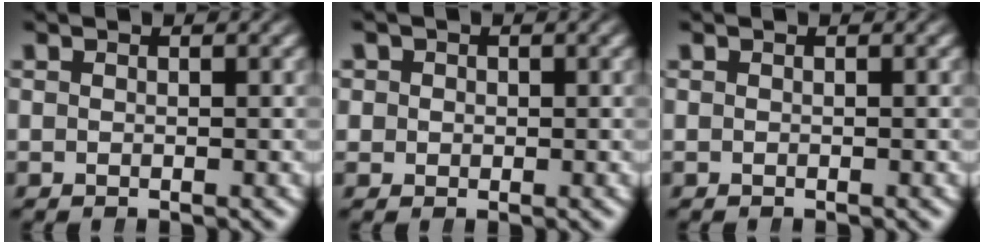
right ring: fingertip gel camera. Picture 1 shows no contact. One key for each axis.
{"total": 1.7, "fx": 0.3, "fy": 1.6, "fz": 0.4, "tx": -0.010, "ty": -0.008, "tz": 0.011}
{"total": 0.0}